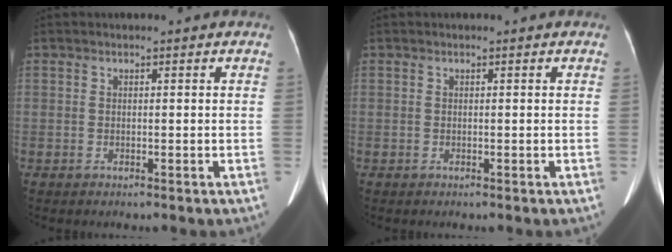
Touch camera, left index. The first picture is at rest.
{"total": 0.0}